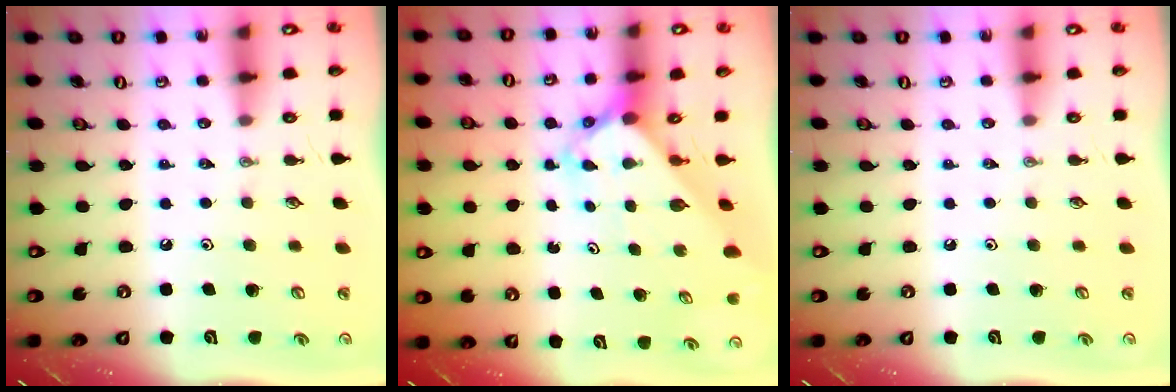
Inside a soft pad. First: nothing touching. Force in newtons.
{"total": 2.5, "press": 2.5, "slide": 0.2}
{"total": 0.0}